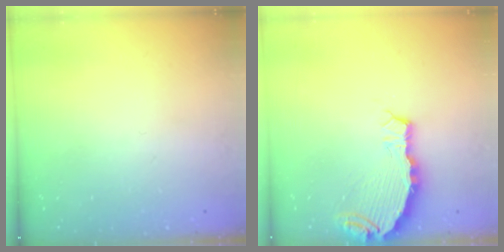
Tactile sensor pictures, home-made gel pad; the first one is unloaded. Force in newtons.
{"total": 5.6, "press": 5.5, "slide": 1.0}